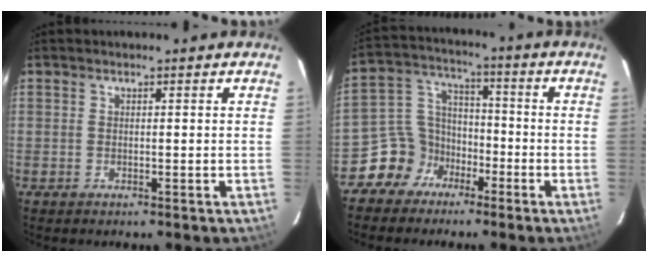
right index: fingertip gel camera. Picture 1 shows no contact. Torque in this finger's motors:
{"motor_torque": [0.23, -0.27, -0.30, -0.20]}